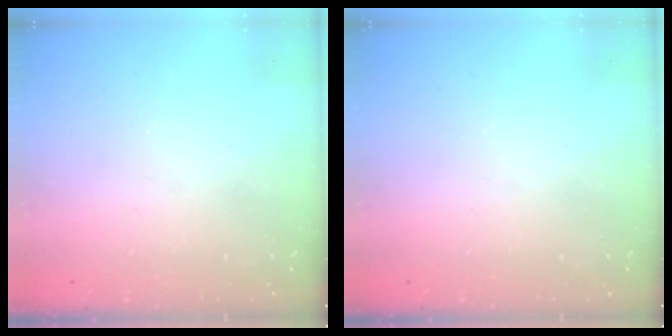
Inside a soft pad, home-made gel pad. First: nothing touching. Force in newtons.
{"total": 0.0}